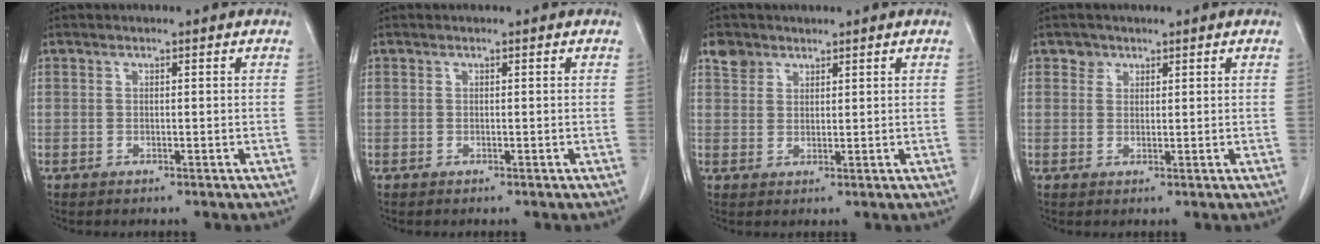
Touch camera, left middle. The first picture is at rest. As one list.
[{"total": 0.0}, {"total": 2.8, "force": [2.0, 1.9, 0.3], "torque": [-0.006, 0.010, 0.037]}, {"total": 1.5, "force": [1.0, 1.2, 0.1], "torque": [0.008, 0.000, 0.012]}]